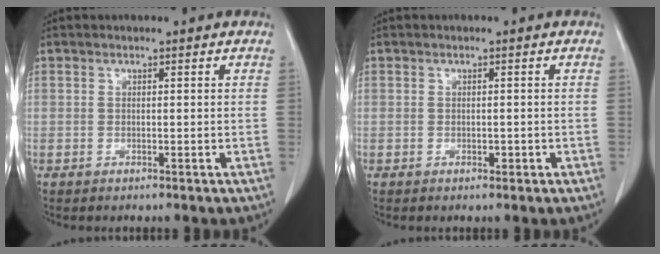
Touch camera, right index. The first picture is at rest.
{"total": 0.9, "force": [-0.4, 0.5, 0.6], "torque": [-0.010, 0.000, -0.002]}